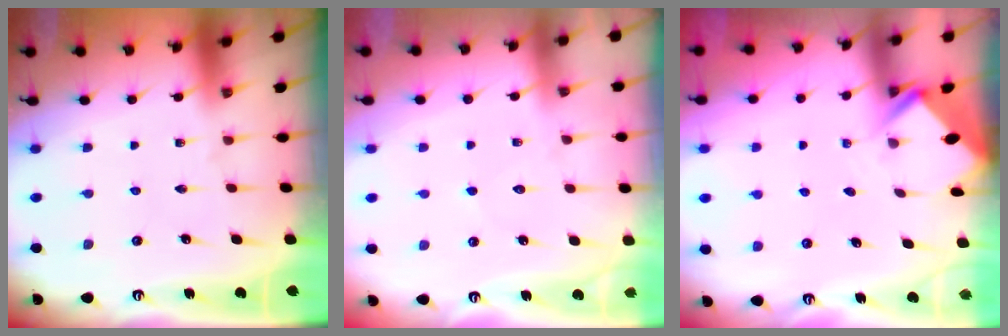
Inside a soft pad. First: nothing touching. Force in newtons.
{"total": 4.6, "press": 4.5, "slide": 0.6}
{"total": 2.7, "press": 2.7, "slide": 0.2}